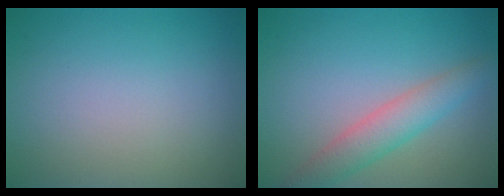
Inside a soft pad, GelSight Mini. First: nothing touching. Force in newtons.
{"total": 4.3, "press": 4.3, "slide": 0.0}